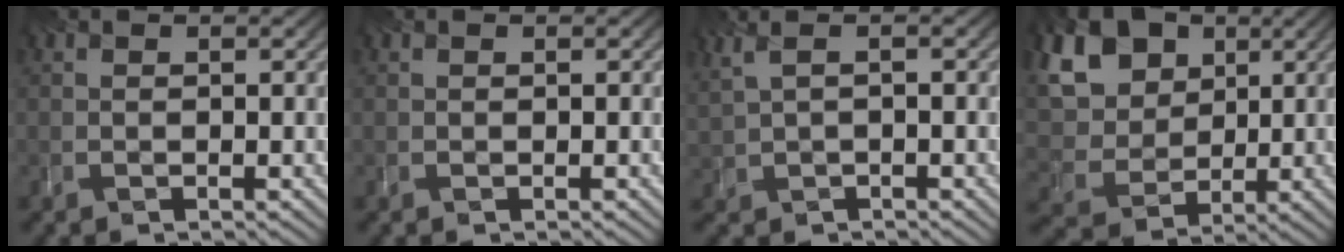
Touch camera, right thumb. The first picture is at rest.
{"total": 0.0}
{"total": 2.4, "force": [1.2, 0.9, 1.9], "torque": [-0.049, 0.012, 0.034]}
{"total": 12.2, "force": [4.3, 9.8, 5.8], "torque": [-0.178, 0.024, 0.102]}